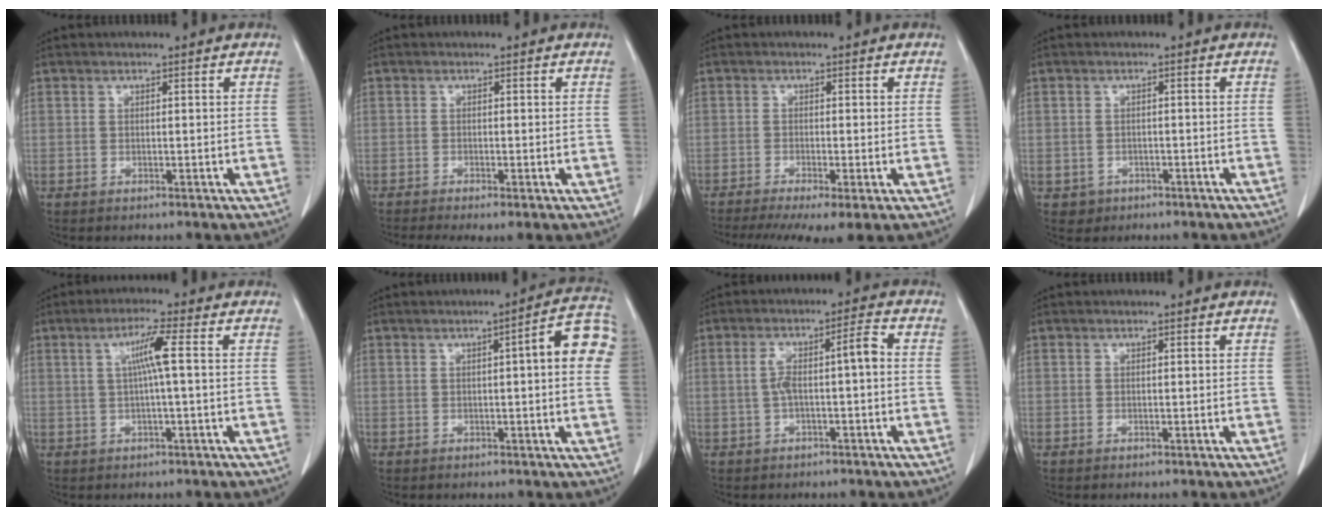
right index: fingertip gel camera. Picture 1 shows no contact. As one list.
[{"total": 4.3, "force": [-2.8, 0.8, 3.1], "torque": [-0.050, -0.013, -0.045]}, {"total": 8.6, "force": [-5.7, 1.4, 6.2], "torque": [-0.100, -0.015, -0.094]}, {"total": 2.3, "force": [-1.0, 2.0, 0.0], "torque": [0.001, 0.011, -0.010]}, {"total": 4.8, "force": [0.7, -0.6, 4.7], "torque": [-0.087, 0.009, 0.016]}, {"total": 8.0, "force": [1.3, 0.9, 7.8], "torque": [-0.091, 0.021, 0.007]}, {"total": 5.4, "force": [-0.3, 0.7, 5.3], "torque": [-0.100, 0.028, -0.002]}, {"total": 0.0}]